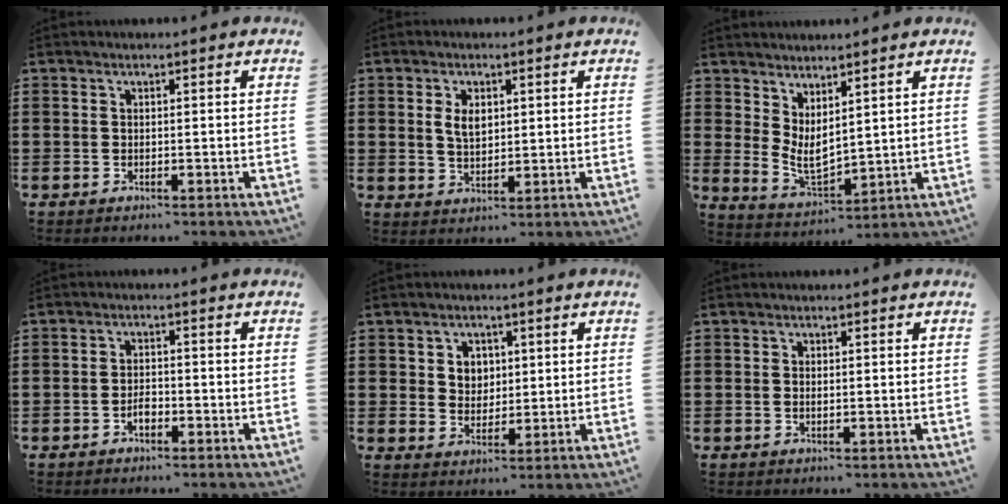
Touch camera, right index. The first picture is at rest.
{"total": 3.6, "force": [0.9, 2.1, 2.8], "torque": [-0.053, 0.006, 0.014]}
{"total": 3.6, "force": [2.1, 1.6, 2.3], "torque": [-0.053, -0.014, 0.040]}
{"total": 2.1, "force": [-1.1, 1.1, 1.3], "torque": [-0.028, 0.001, -0.022]}
{"total": 3.4, "force": [1.2, 3.1, 0.9], "torque": [-0.032, 0.011, 0.021]}
{"total": 0.8, "force": [0.0, 0.4, 0.7], "torque": [-0.015, 0.001, 0.000]}